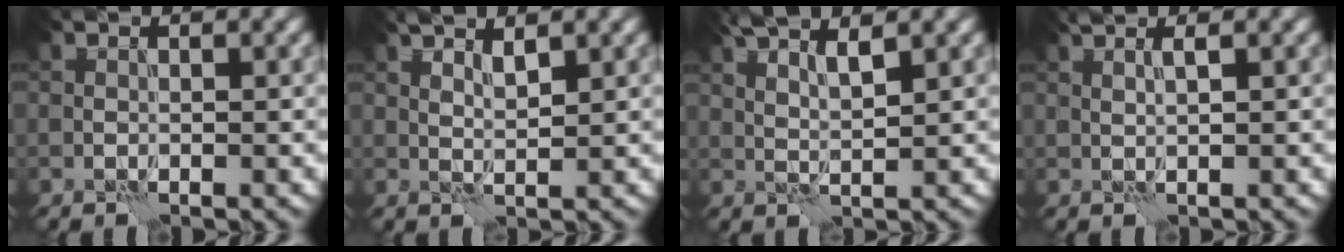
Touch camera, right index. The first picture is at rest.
{"total": 2.2, "force": [1.5, 0.4, 1.6], "torque": [-0.027, -0.002, 0.028]}
{"total": 3.8, "force": [2.4, 0.7, 2.9], "torque": [-0.055, 0.006, 0.041]}
{"total": 2.2, "force": [1.3, 0.6, 1.7], "torque": [-0.018, 0.002, 0.008]}